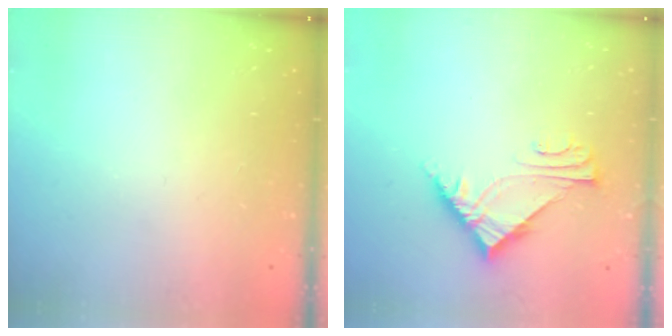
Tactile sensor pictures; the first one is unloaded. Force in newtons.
{"total": 6.6, "press": 6.6, "slide": 0.4}